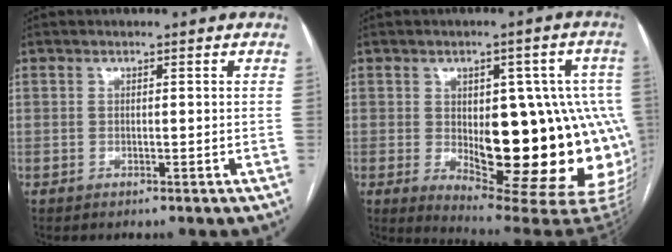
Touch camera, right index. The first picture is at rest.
{"total": 21.7, "force": [-2.2, 7.6, 20.3], "torque": [-0.182, 0.018, -0.002]}